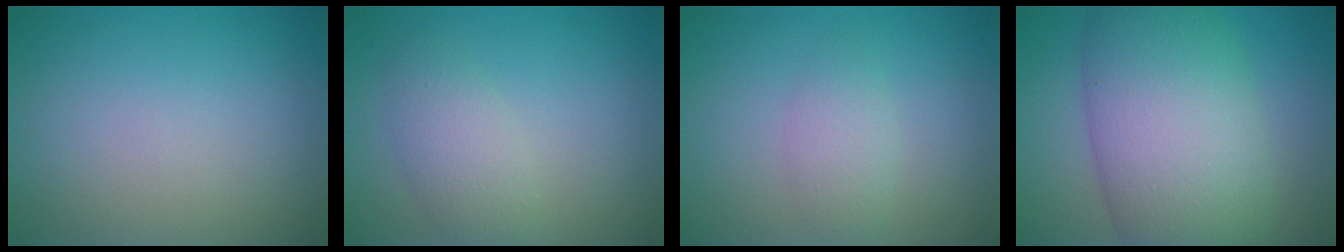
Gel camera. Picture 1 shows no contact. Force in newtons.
{"total": 2.9, "press": 2.9, "slide": 0.1}
{"total": 2.0, "press": 2.0, "slide": 0.1}
{"total": 12.0, "press": 12.0, "slide": 0.3}